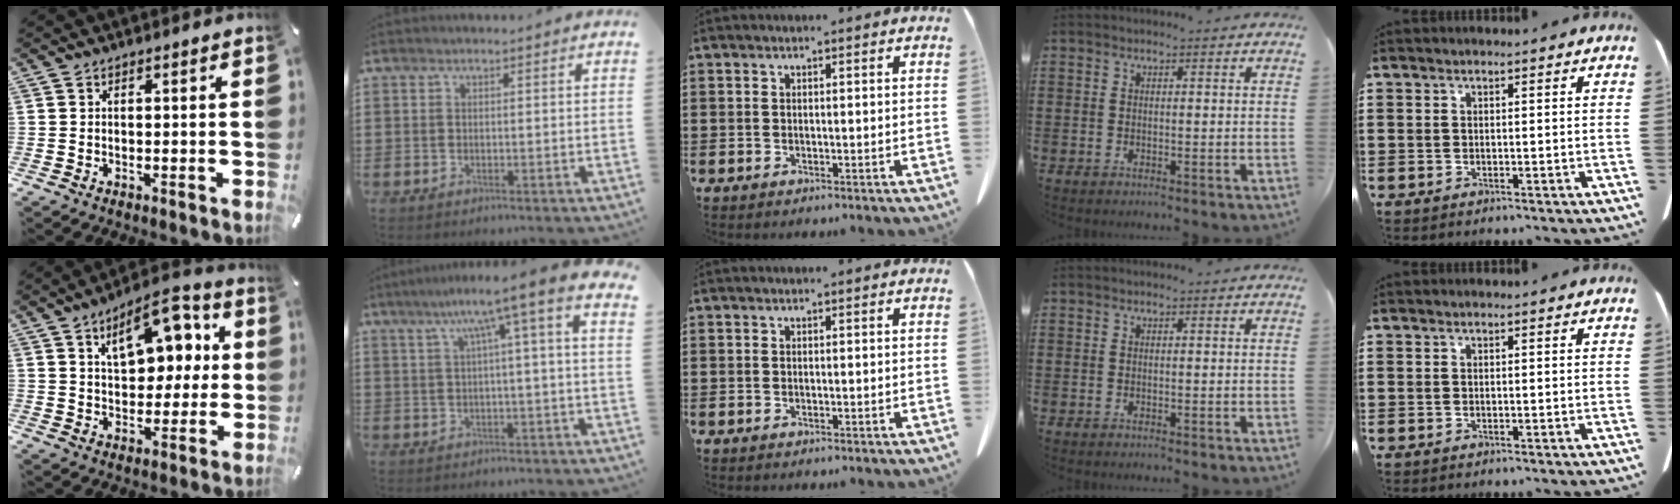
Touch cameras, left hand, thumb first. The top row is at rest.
{"thumb": {"total": 13.9, "force": [6.1, 8.2, 9.4], "torque": [-0.134, -0.020, 0.106]}, "index": {"total": 7.7, "force": [2.9, -0.7, 7.1], "torque": [-0.137, -0.011, 0.035]}}